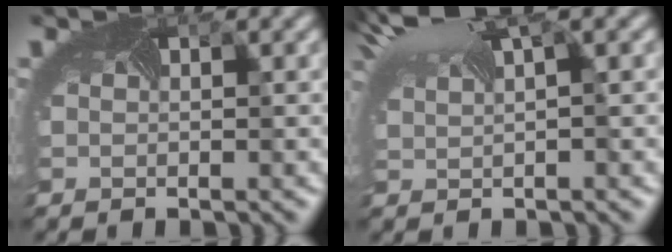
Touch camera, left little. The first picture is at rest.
{"total": 6.5, "force": [3.9, 2.2, 4.7], "torque": [-0.114, 0.028, 0.077]}